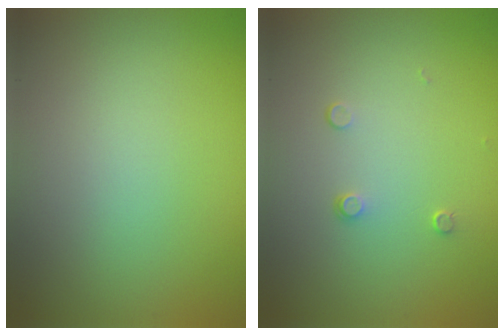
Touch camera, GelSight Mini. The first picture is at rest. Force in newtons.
{"total": 0.9, "press": 0.6, "slide": 0.6}